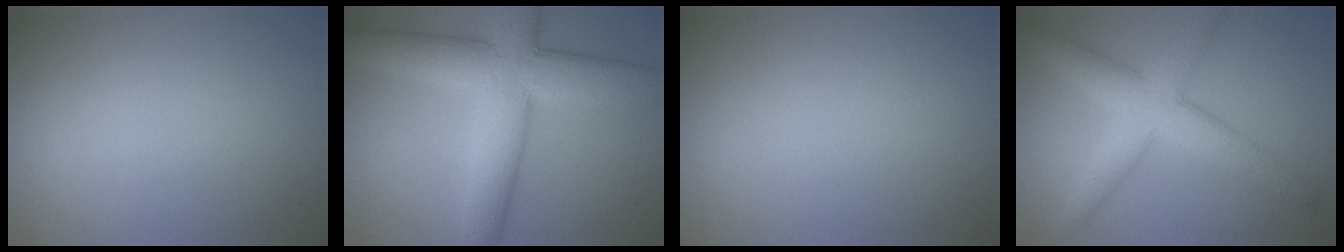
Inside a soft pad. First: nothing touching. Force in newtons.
{"total": 9.0, "press": 8.9, "slide": 0.7}
{"total": 0.0}
{"total": 5.5, "press": 5.5, "slide": 0.3}